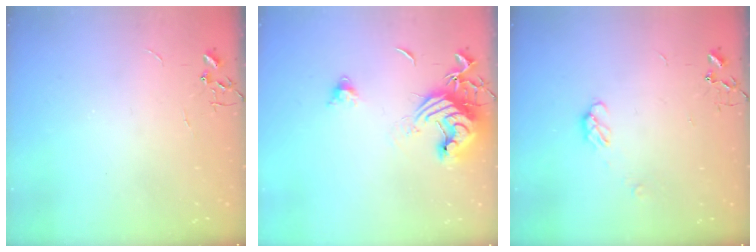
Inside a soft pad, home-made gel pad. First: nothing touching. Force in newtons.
{"total": 14.1, "press": 14.0, "slide": 1.8}
{"total": 5.1, "press": 5.1, "slide": 0.5}